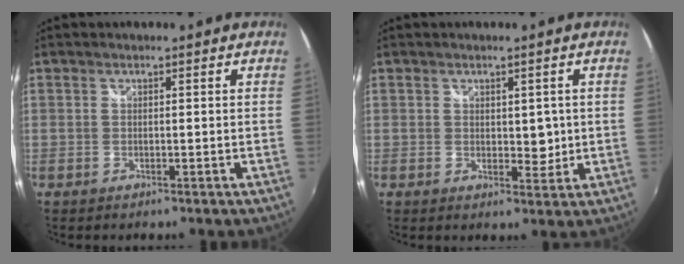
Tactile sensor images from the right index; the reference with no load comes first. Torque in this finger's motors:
{"motor_torque": [-1.07, 1.07, 0.02, 0.00]}